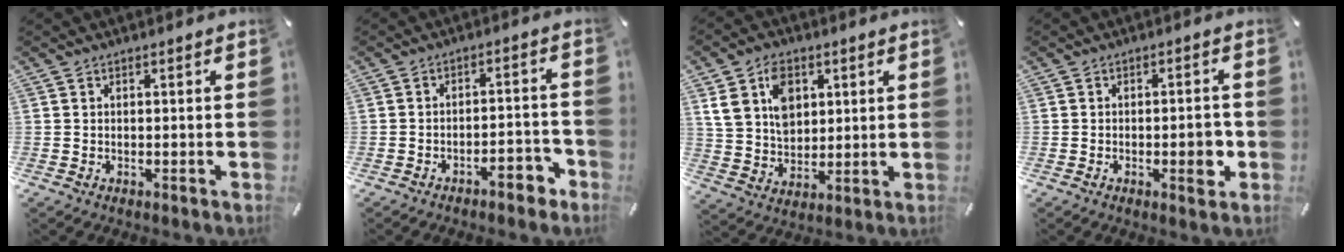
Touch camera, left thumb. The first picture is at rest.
{"total": 6.0, "force": [-4.1, 2.4, 3.6], "torque": [-0.053, 0.025, -0.070]}
{"total": 10.8, "force": [4.0, 8.2, 5.8], "torque": [-0.116, 0.003, 0.072]}
{"total": 5.4, "force": [-1.3, 2.4, 4.7], "torque": [-0.066, 0.008, -0.021]}